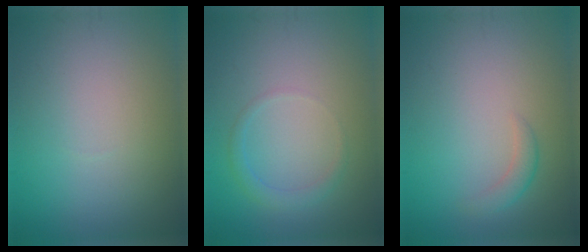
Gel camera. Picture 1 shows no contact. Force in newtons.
{"total": 1.4, "press": 1.4, "slide": 0.1}
{"total": 1.4, "press": 1.4, "slide": 0.1}